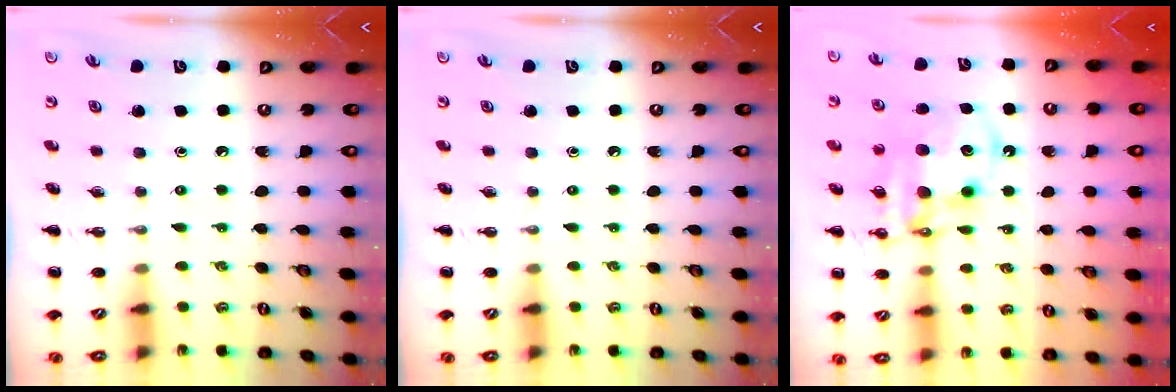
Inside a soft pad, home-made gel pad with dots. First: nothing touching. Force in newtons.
{"total": 0.0}
{"total": 12.8, "press": 12.5, "slide": 2.9}